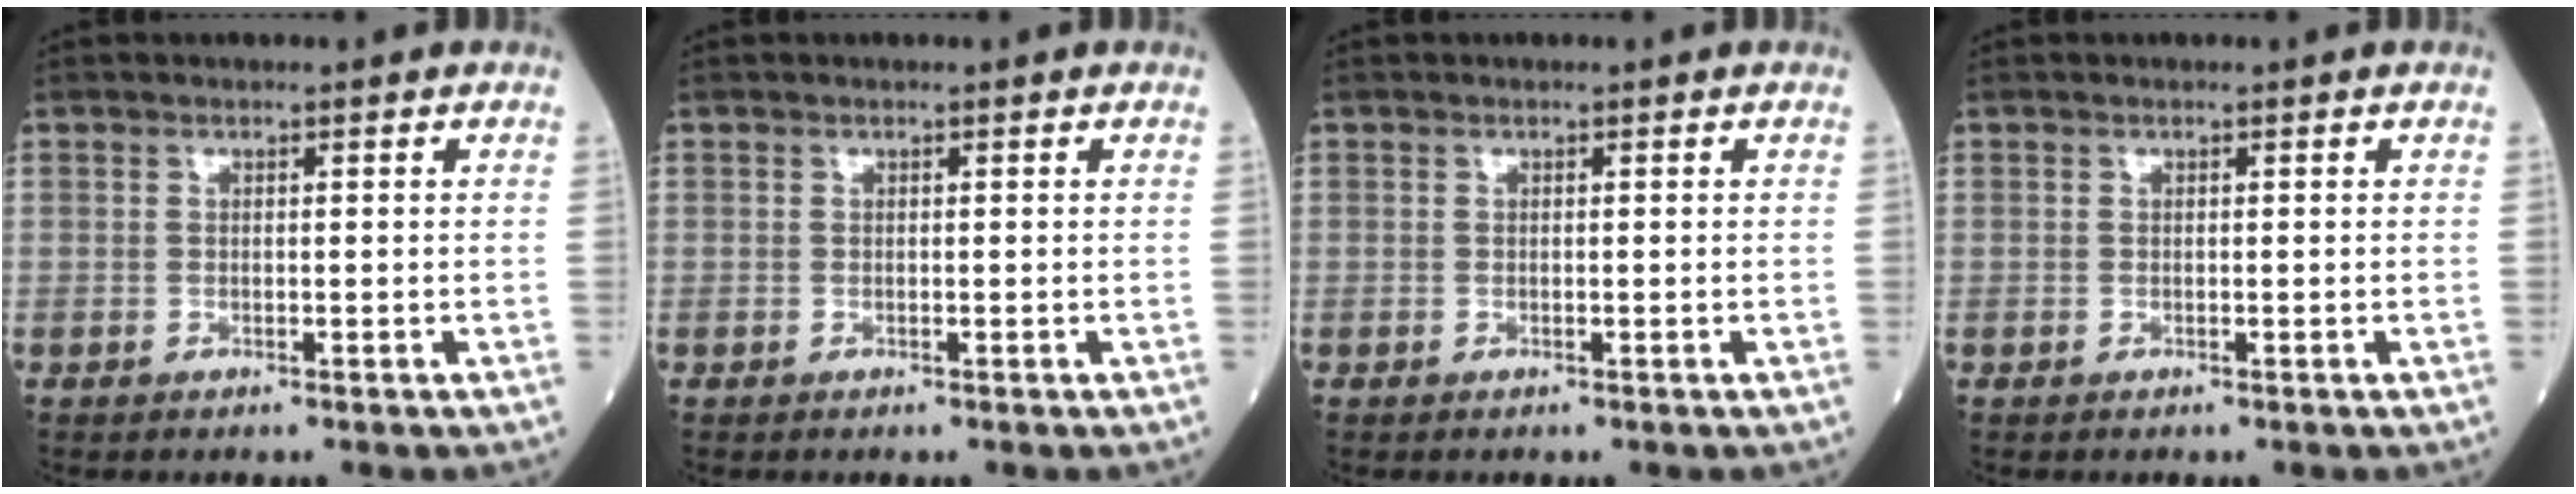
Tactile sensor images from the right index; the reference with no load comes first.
{"total": 0.0}
{"total": 0.0}
{"total": 0.0}